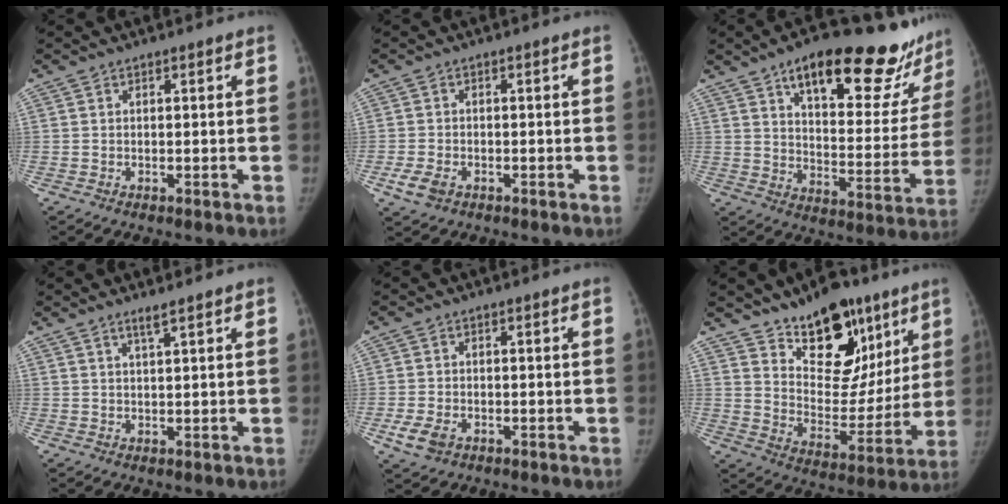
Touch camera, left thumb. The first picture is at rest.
{"total": 3.8, "force": [-1.9, 2.6, 2.2], "torque": [-0.045, 0.002, -0.030]}
{"total": 27.2, "force": [19.1, 9.7, 16.8], "torque": [-0.192, -0.075, 0.265]}
{"total": 1.8, "force": [1.4, -0.2, 1.2], "torque": [-0.023, -0.008, 0.028]}
{"total": 4.4, "force": [-2.0, 3.0, 2.5], "torque": [-0.051, 0.001, -0.031]}
{"total": 19.7, "force": [12.5, 10.9, 10.7], "torque": [-0.095, -0.073, 0.198]}